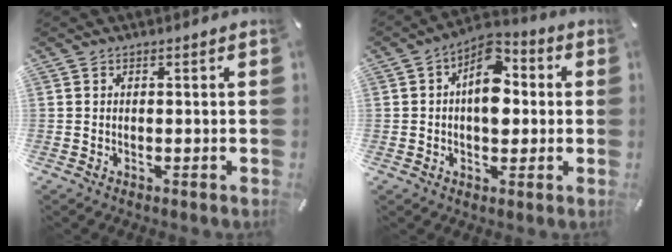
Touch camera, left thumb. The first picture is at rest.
{"total": 10.1, "force": [1.4, 6.7, 7.4], "torque": [-0.093, -0.008, 0.023]}